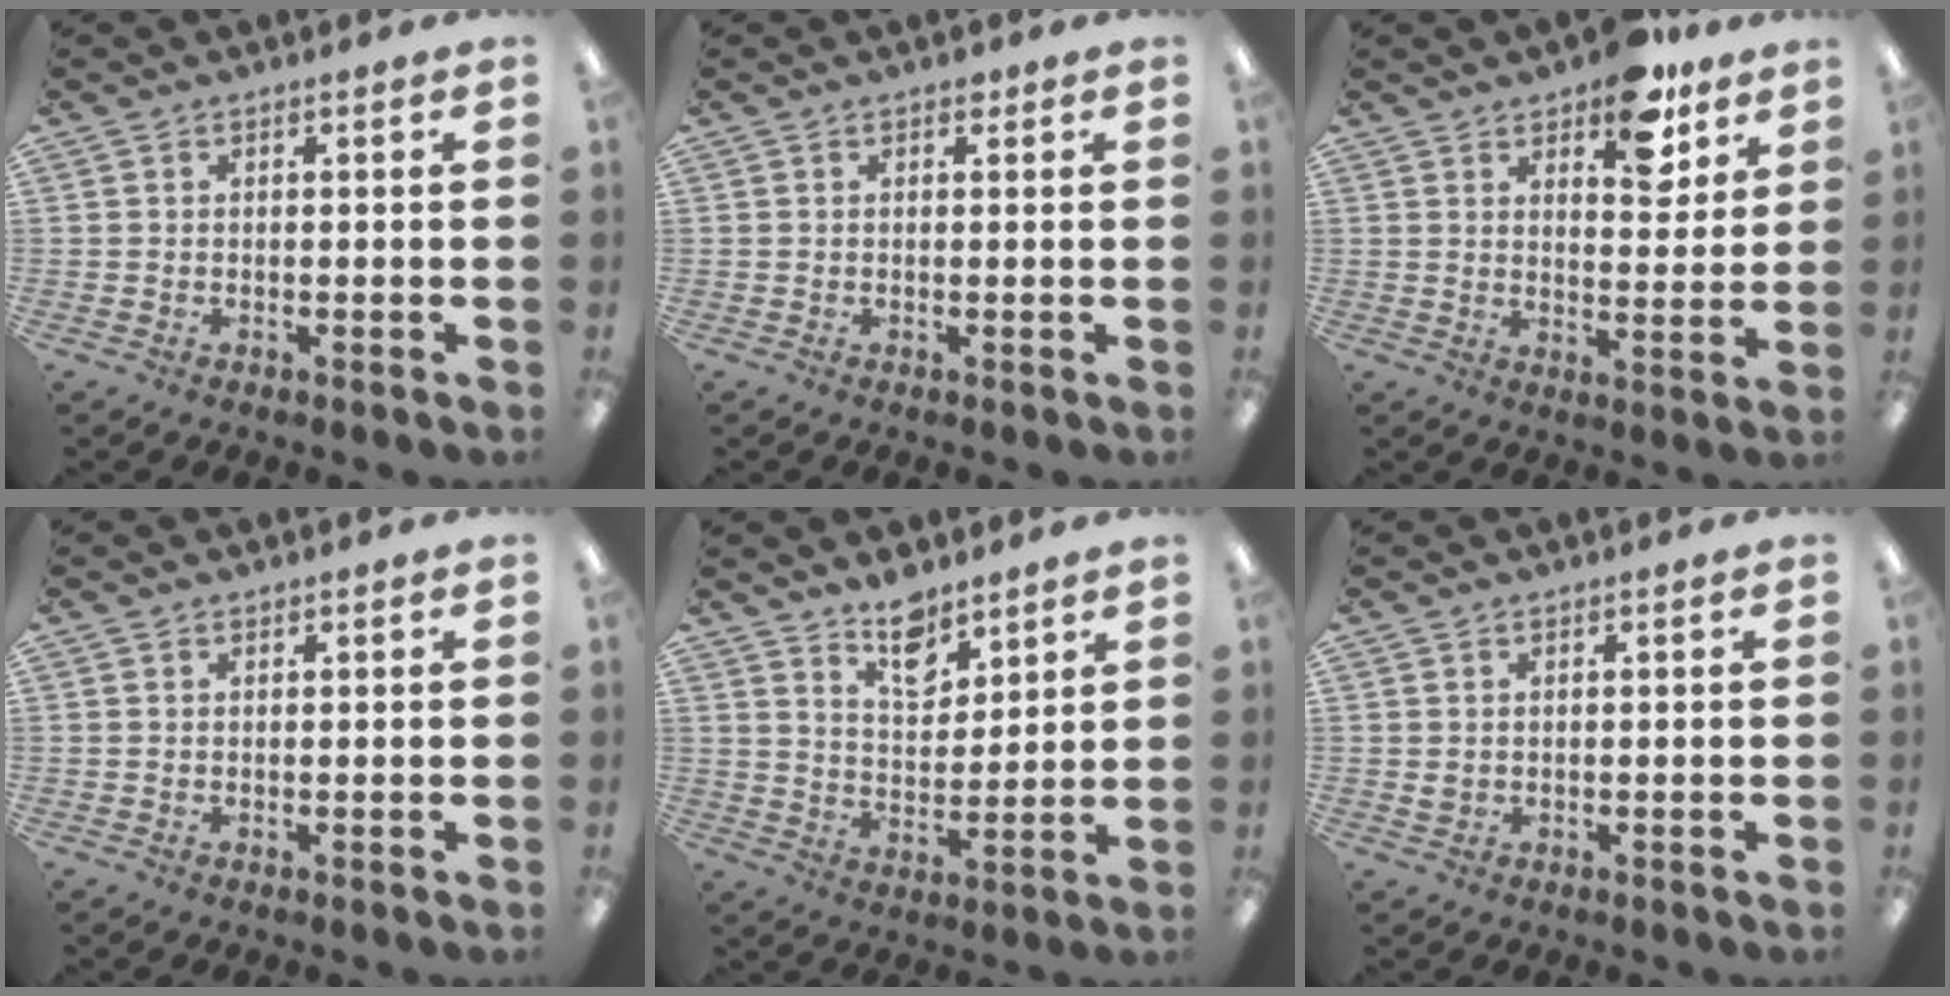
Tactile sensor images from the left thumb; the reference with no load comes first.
{"total": 0.9, "force": [0.6, 0.6, 0.4], "torque": [0.000, 0.000, 0.009]}
{"total": 11.3, "force": [7.8, 5.3, 6.2], "torque": [-0.063, -0.044, 0.132]}
{"total": 0.5, "force": [0.5, 0.3, 0.1], "torque": [-0.002, 0.001, 0.009]}
{"total": 9.2, "force": [7.4, 4.4, 3.2], "torque": [-0.040, -0.050, 0.133]}
{"total": 1.0, "force": [0.5, 0.8, 0.4], "torque": [-0.009, 0.003, 0.010]}